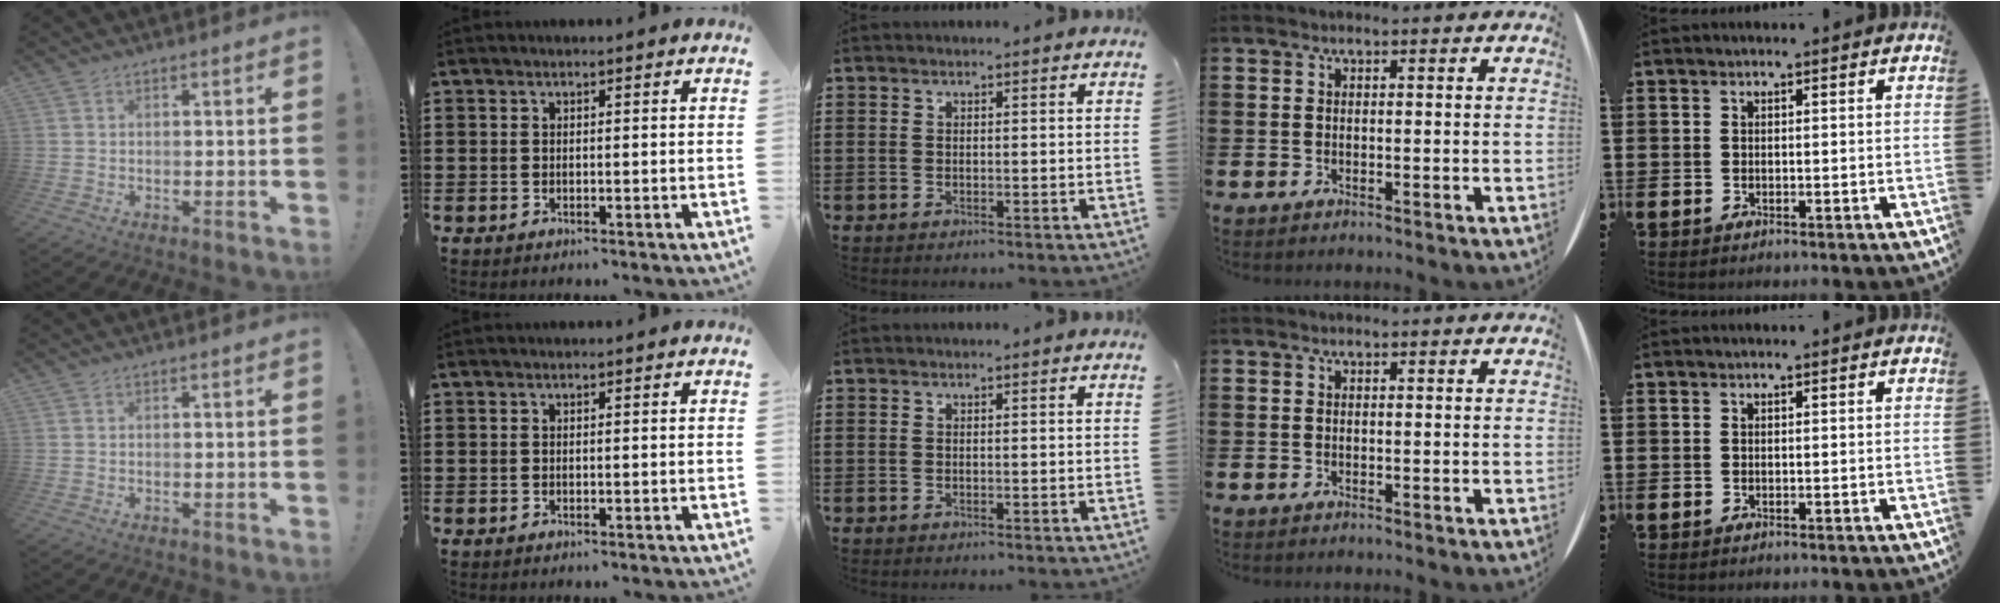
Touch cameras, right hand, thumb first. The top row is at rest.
{}